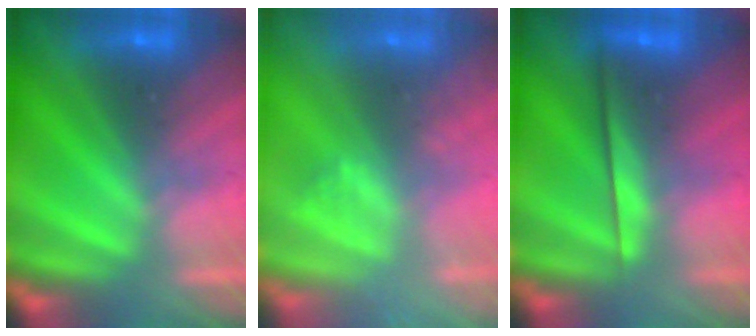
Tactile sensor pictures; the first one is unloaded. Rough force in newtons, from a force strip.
{"total": 2.1}
{"total": 2.2}